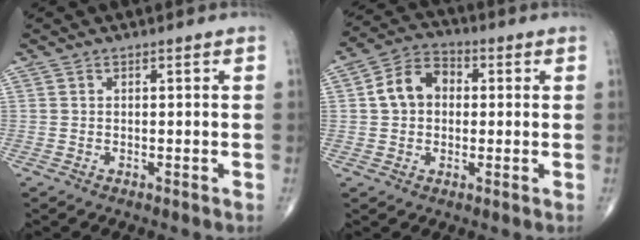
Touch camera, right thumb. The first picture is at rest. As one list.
[{"total": 8.5, "force": [0.9, 6.5, 5.4], "torque": [-0.084, 0.024, 0.005]}]